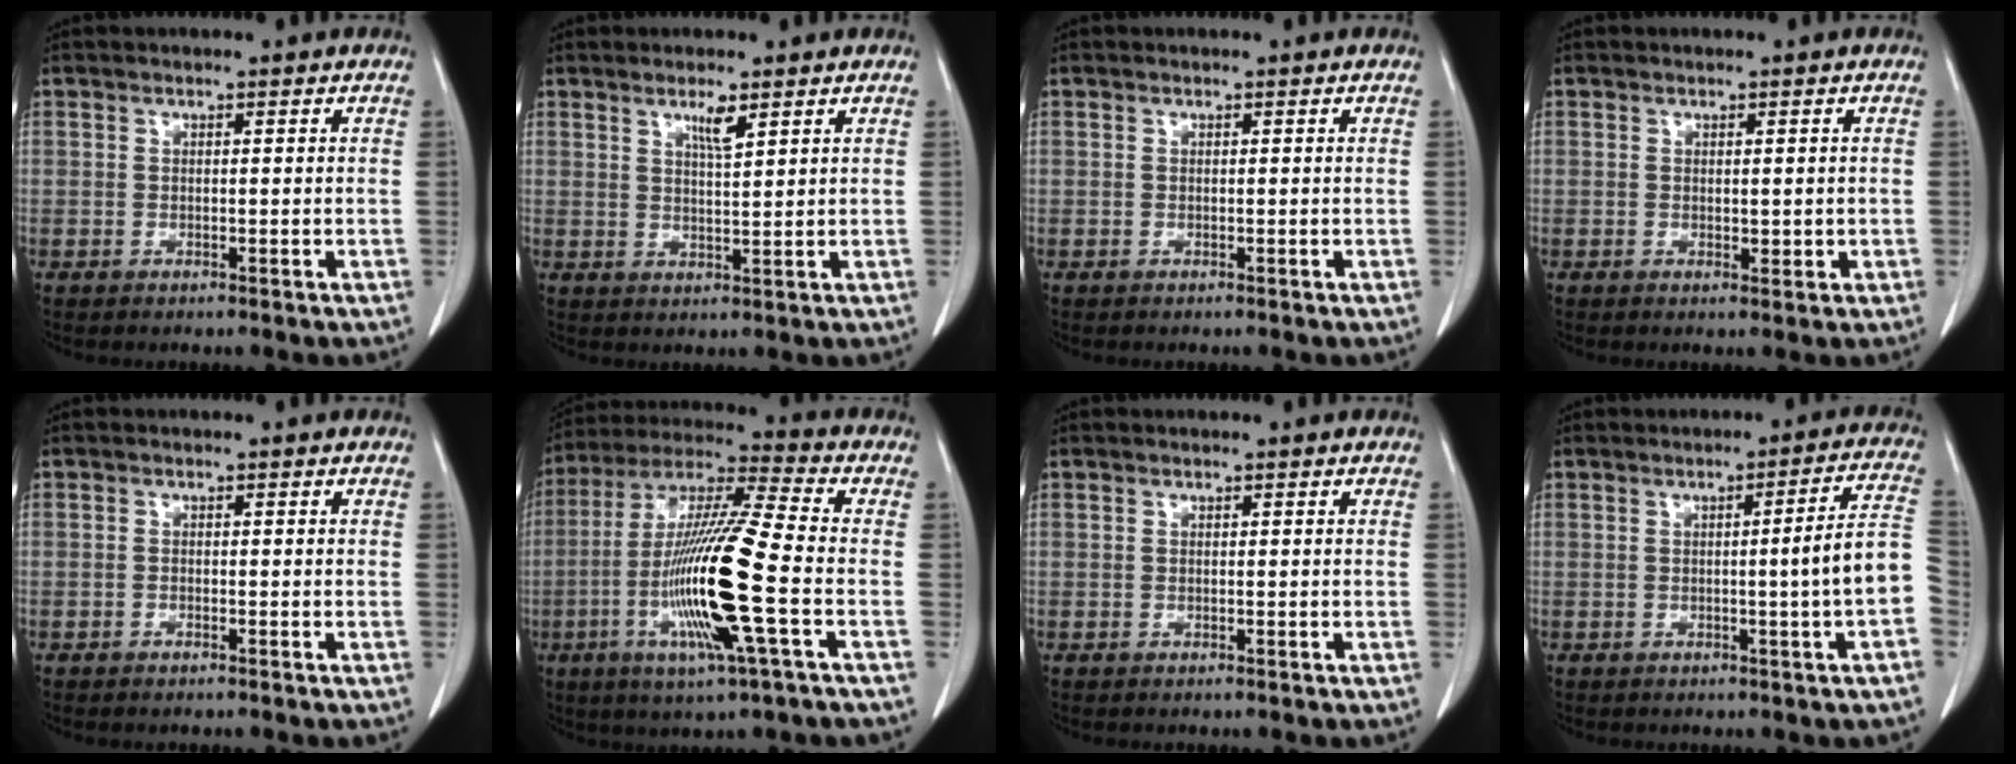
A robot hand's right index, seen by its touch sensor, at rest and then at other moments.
{"total": 3.0, "force": [1.9, 0.2, 2.3], "torque": [-0.046, -0.005, 0.034]}
{"total": 0.0}
{"total": 1.4, "force": [0.1, 0.9, 1.1], "torque": [-0.011, -0.002, 0.007]}
{"total": 0.6, "force": [-0.5, 0.1, 0.2], "torque": [-0.011, -0.002, -0.009]}
{"total": 17.6, "force": [-4.3, 0.2, 17.0], "torque": [-0.344, -0.013, -0.087]}
{"total": 0.0}
{"total": 7.4, "force": [-1.4, -1.2, 7.1], "torque": [-0.090, 0.008, -0.022]}